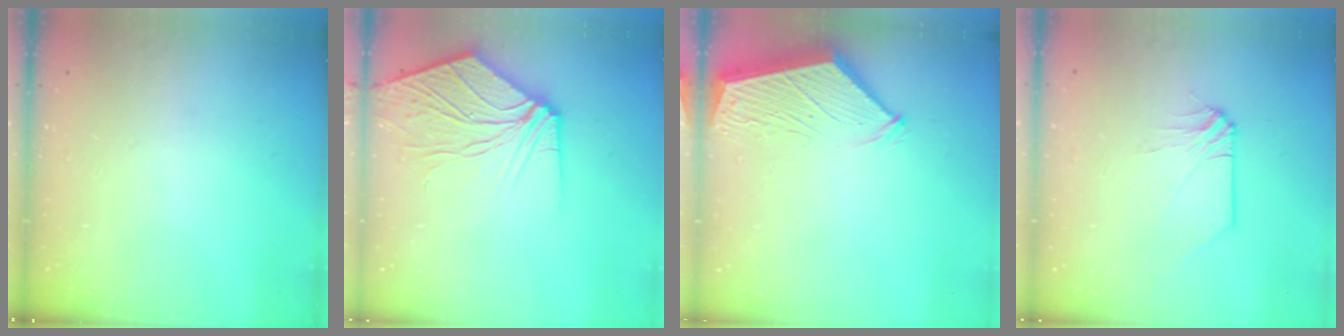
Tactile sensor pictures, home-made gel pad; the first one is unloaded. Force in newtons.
{"total": 12.0, "press": 11.9, "slide": 1.8}
{"total": 2.9, "press": 2.9, "slide": 0.4}
{"total": 0.0}